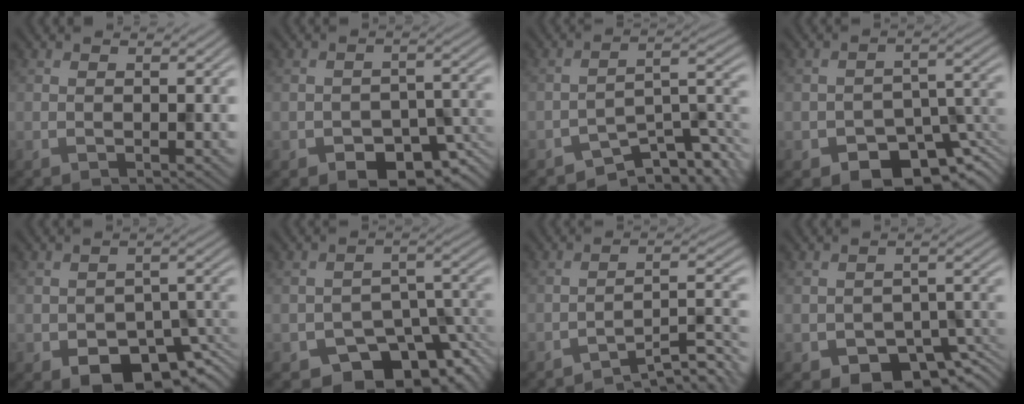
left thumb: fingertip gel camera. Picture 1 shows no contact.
{"total": 7.8, "force": [-4.6, 4.2, 4.8], "torque": [-0.064, -0.017, -0.066]}
{"total": 8.9, "force": [-6.7, 3.0, 5.0], "torque": [-0.056, -0.004, -0.114]}
{"total": 10.2, "force": [-6.3, 5.6, 5.8], "torque": [-0.080, -0.025, -0.099]}
{"total": 9.3, "force": [-5.2, 5.1, 5.8], "torque": [-0.089, -0.028, -0.069]}
{"total": 11.6, "force": [-7.3, 6.3, 6.5], "torque": [-0.090, -0.027, -0.112]}
{"total": 6.3, "force": [-4.8, 1.2, 3.9], "torque": [-0.054, 0.011, -0.079]}
{"total": 7.8, "force": [-4.6, 4.3, 4.6], "torque": [-0.065, -0.023, -0.065]}